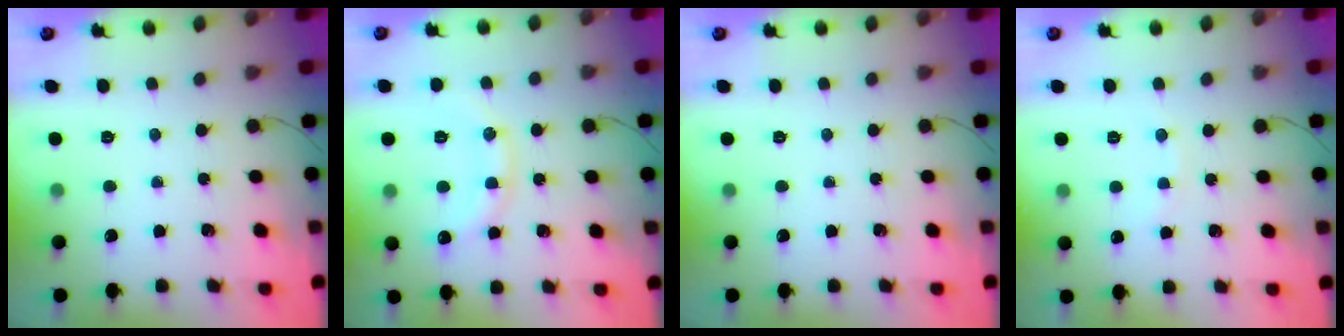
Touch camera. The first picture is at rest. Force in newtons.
{"total": 13.4, "press": 13.3, "slide": 0.6}
{"total": 0.0}
{"total": 4.4, "press": 4.2, "slide": 1.1}